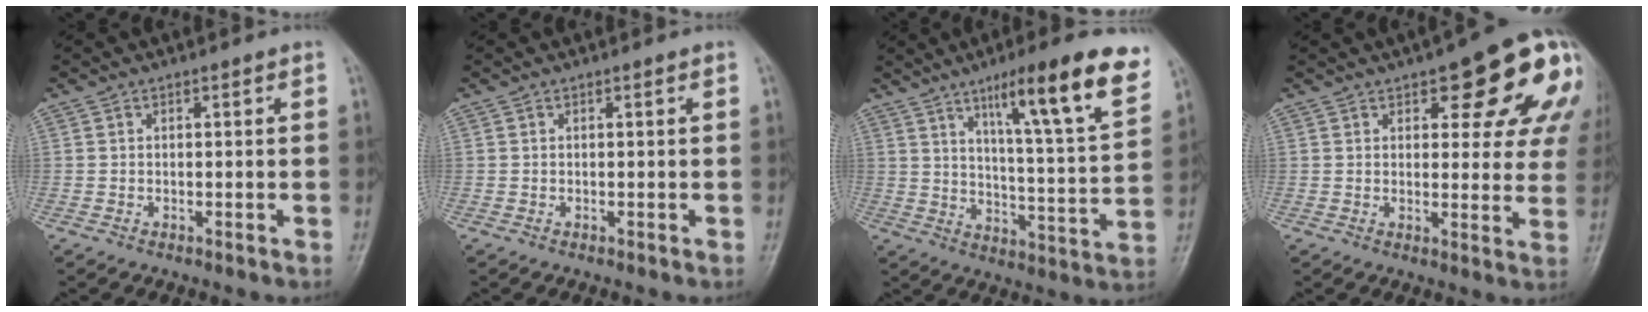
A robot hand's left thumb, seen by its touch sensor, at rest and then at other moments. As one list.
[{"total": 0.0}, {"total": 18.7, "force": [10.6, 2.6, 15.2], "torque": [-0.201, -0.046, 0.161]}, {"total": 17.5, "force": [7.4, 6.5, 14.4], "torque": [-0.152, -0.014, 0.086]}]